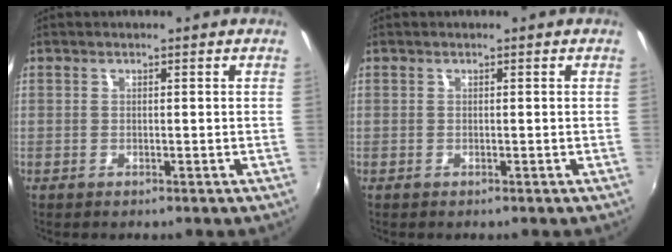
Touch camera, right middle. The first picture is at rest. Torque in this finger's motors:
{"motor_torque": [0.10, -0.29, 0.04, 0.00]}